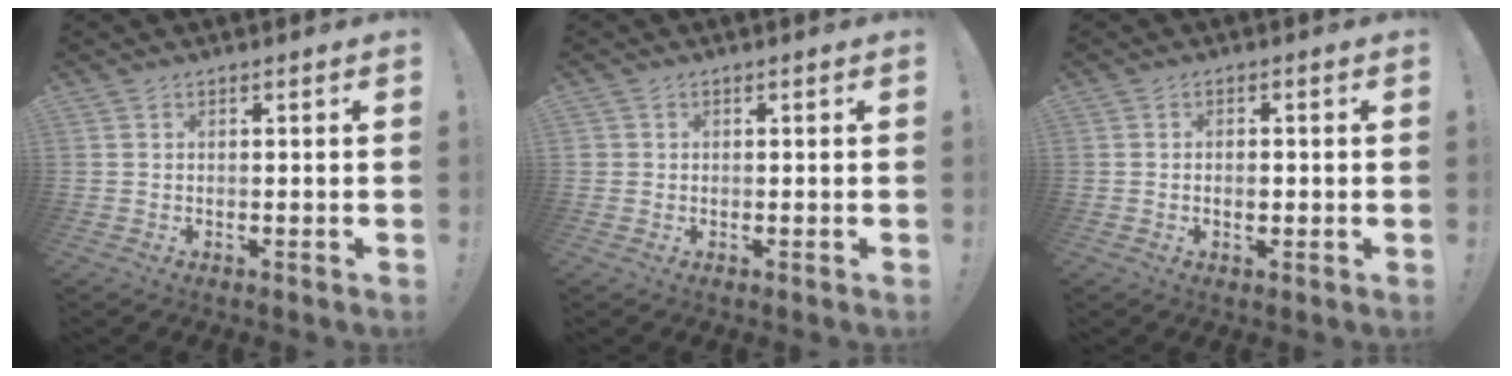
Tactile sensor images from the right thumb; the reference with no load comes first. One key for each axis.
{"total": 1.1, "fx": 0.1, "fy": 1.1, "fz": 0.2, "tx": -0.005, "ty": 0.003, "tz": 0.004}
{"total": 1.8, "fx": -0.4, "fy": 1.2, "fz": 1.3, "tx": -0.008, "ty": 0.000, "tz": -0.010}